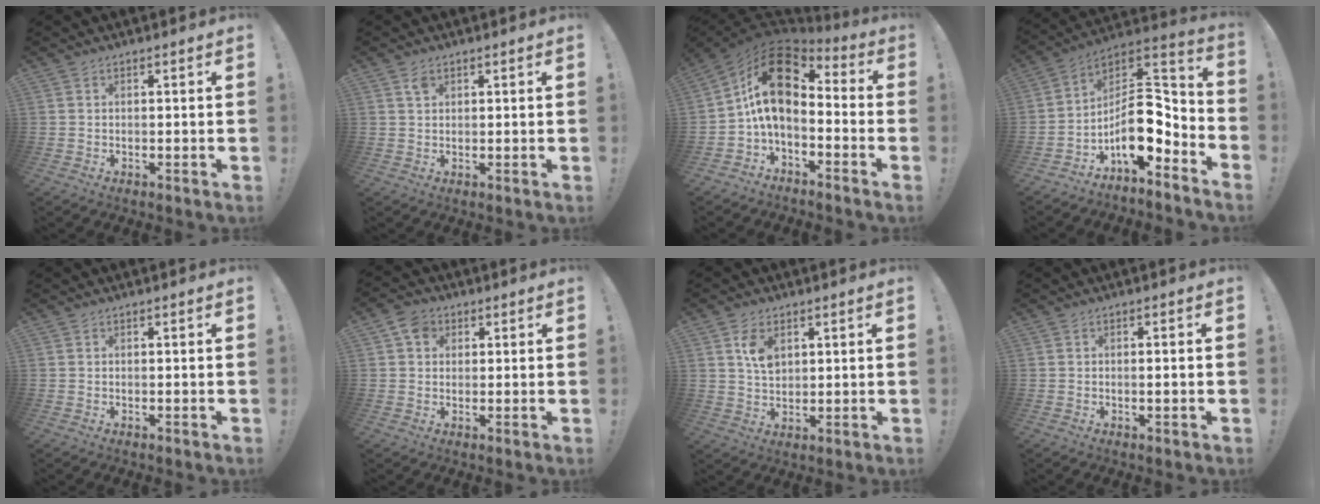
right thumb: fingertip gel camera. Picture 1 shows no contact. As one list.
[{"total": 2.0, "force": [1.3, 1.3, 1.0], "torque": [-0.013, -0.004, 0.023]}, {"total": 15.9, "force": [3.1, 9.2, 12.7], "torque": [-0.235, -0.011, 0.055]}, {"total": 14.1, "force": [-2.9, 7.5, 11.5], "torque": [-0.171, -0.005, -0.043]}, {"total": 0.0}, {"total": 5.2, "force": [2.1, 4.3, 2.2], "torque": [-0.036, 0.002, 0.038]}, {"total": 6.3, "force": [2.8, 4.1, 3.9], "torque": [-0.060, -0.010, 0.051]}, {"total": 1.5, "force": [-0.2, -0.2, 1.5], "torque": [-0.018, -0.005, -0.006]}]